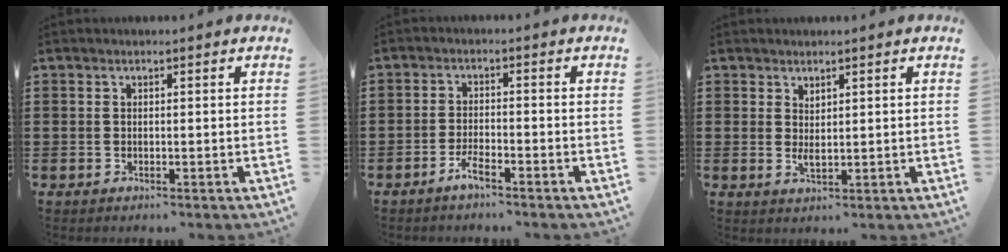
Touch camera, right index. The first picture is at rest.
{"total": 2.6, "force": [-2.0, 0.2, 1.6], "torque": [-0.036, 0.000, -0.040]}
{"total": 1.6, "force": [0.7, 0.6, 1.2], "torque": [-0.024, -0.002, 0.014]}